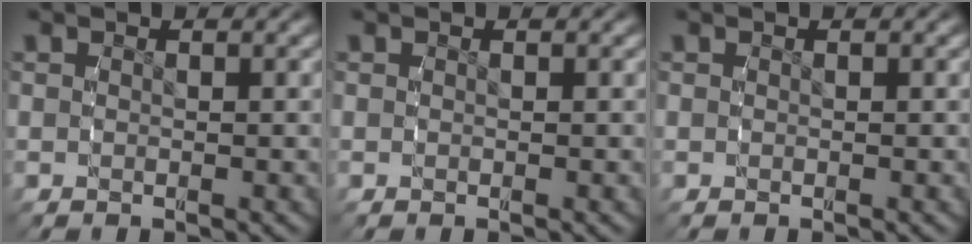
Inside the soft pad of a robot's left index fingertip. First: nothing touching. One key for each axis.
{"total": 0.0}
{"total": 0.0}